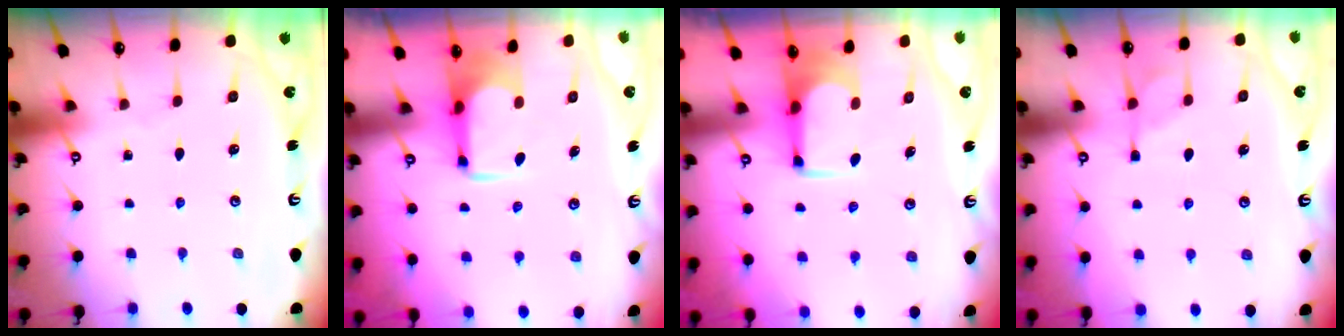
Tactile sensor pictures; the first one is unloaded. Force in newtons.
{"total": 2.2, "press": 2.1, "slide": 0.8}
{"total": 1.5, "press": 1.5, "slide": 0.1}
{"total": 1.3, "press": 0.4, "slide": 1.2}